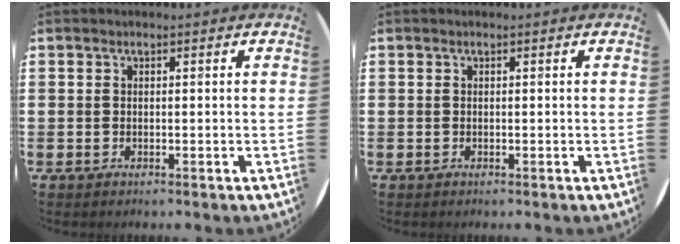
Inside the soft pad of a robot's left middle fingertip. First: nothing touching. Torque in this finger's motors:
{"motor_torque": [-0.04, 0.04, 0.02, 0.00]}